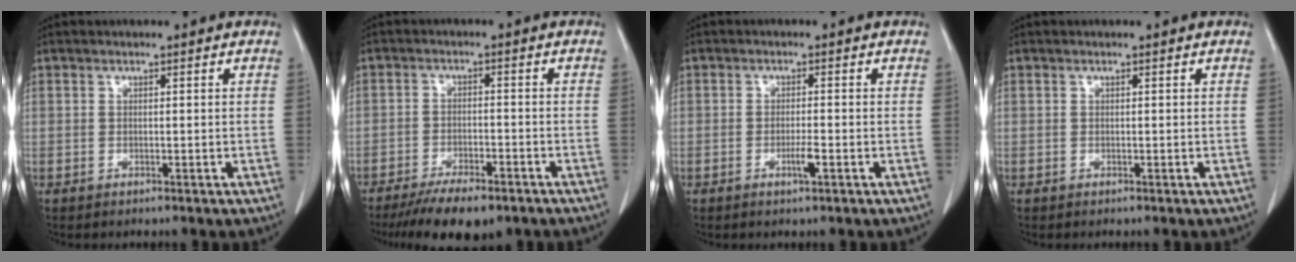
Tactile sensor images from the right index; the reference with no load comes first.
{"total": 9.4, "force": [-7.1, 2.9, 5.4], "torque": [-0.081, -0.012, -0.109]}
{"total": 2.4, "force": [-1.0, 0.1, 2.1], "torque": [-0.039, -0.002, -0.017]}
{"total": 0.0}